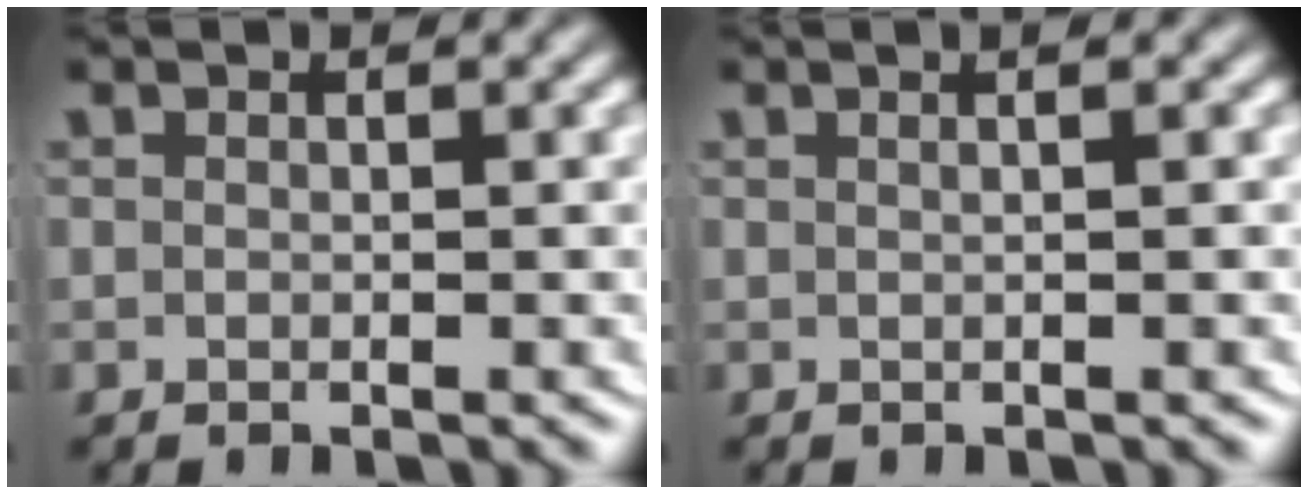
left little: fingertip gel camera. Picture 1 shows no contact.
{"total": 1.2, "force": [0.3, -0.3, 1.2], "torque": [-0.012, 0.008, 0.003]}